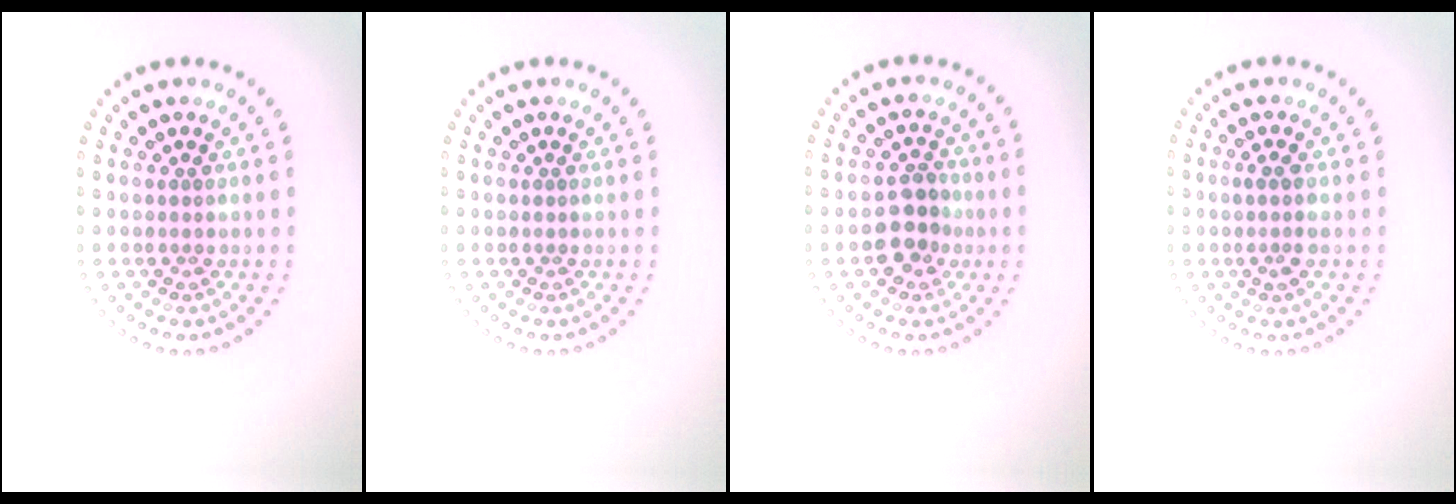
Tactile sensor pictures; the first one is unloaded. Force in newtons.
{"total": 0.0}
{"total": 3.4, "press": 3.3, "slide": 1.0}
{"total": 1.6, "press": 1.3, "slide": 0.8}